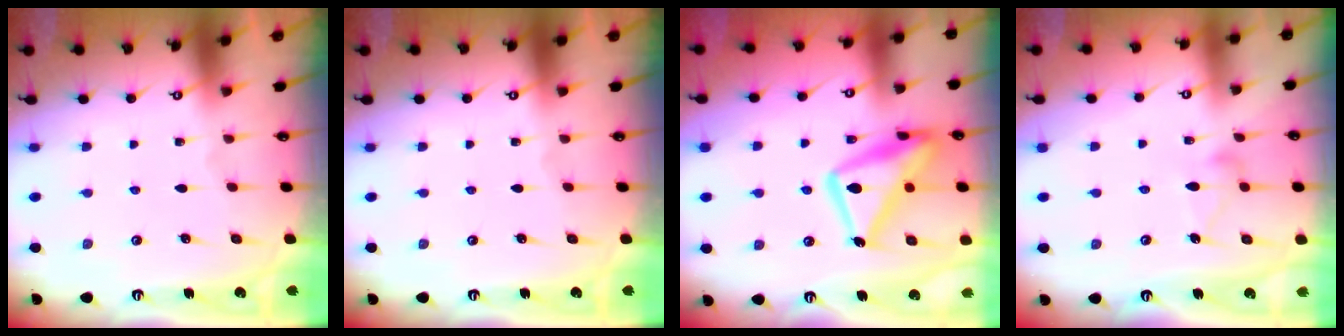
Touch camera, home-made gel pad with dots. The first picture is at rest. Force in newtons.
{"total": 0.0}
{"total": 17.9, "press": 17.9, "slide": 1.5}
{"total": 9.5, "press": 9.5, "slide": 0.6}